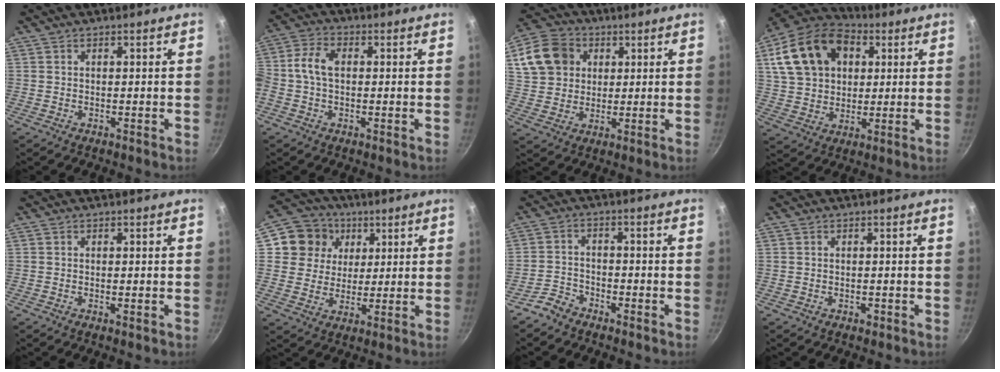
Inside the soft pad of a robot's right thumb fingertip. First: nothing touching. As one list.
[{"total": 6.5, "force": [0.3, 4.2, 4.9], "torque": [-0.099, 0.019, -0.011]}, {"total": 12.8, "force": [4.1, 10.5, 6.0], "torque": [-0.097, 0.010, 0.071]}, {"total": 19.8, "force": [6.1, 14.1, 12.4], "torque": [-0.208, 0.016, 0.102]}, {"total": 0.9, "force": [-0.2, 0.1, 0.9], "torque": [-0.016, -0.001, -0.005]}, {"total": 10.4, "force": [3.7, 9.3, 2.9], "torque": [-0.021, 0.001, 0.054]}, {"total": 3.7, "force": [-3.2, 1.7, 0.8], "torque": [-0.014, 0.032, -0.065]}, {"total": 0.9, "force": [-0.4, 0.6, 0.5], "torque": [-0.005, 0.002, -0.006]}]